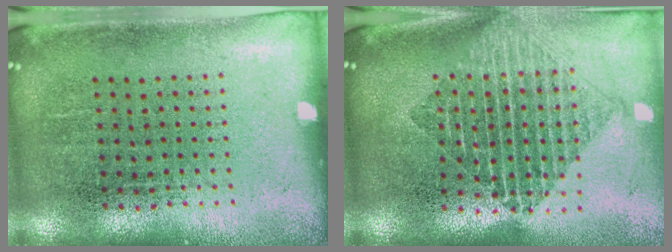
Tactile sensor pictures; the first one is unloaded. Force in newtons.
{"total": 1.8, "press": 1.5, "slide": 1.0}